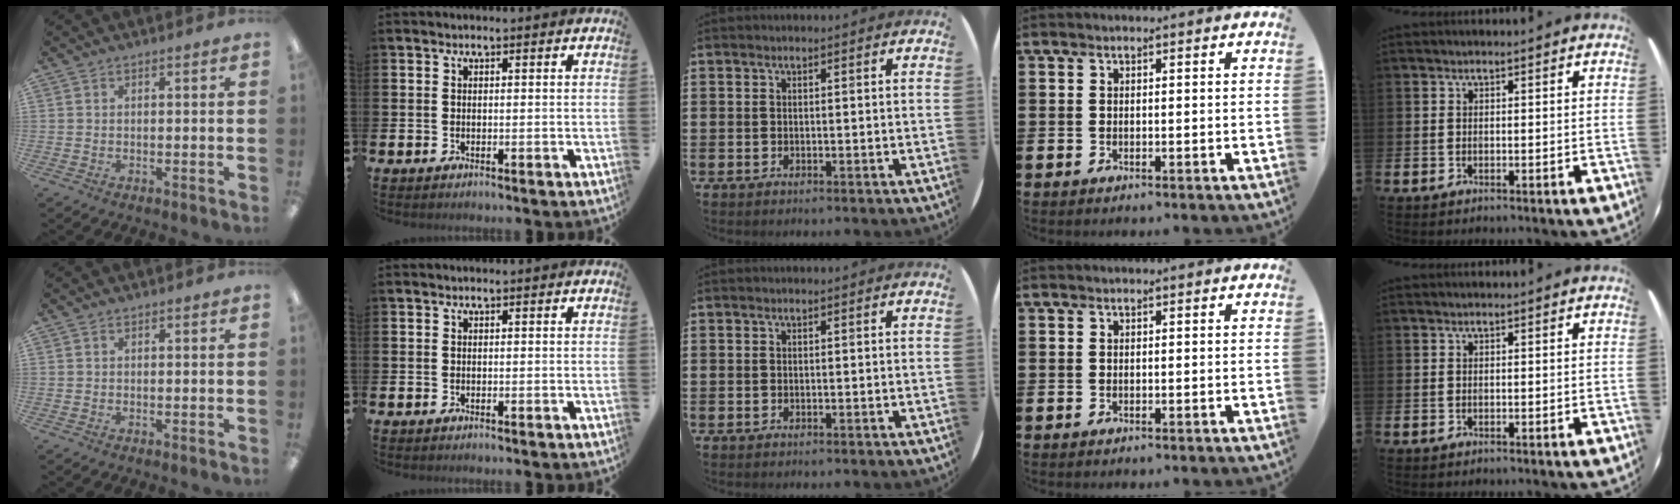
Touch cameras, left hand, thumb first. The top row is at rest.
{}